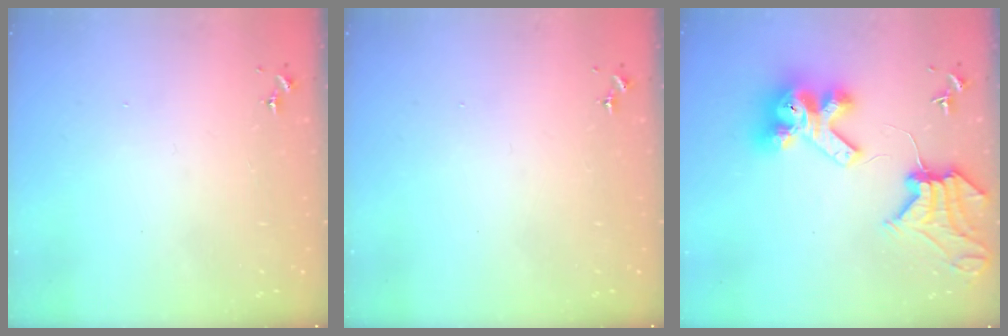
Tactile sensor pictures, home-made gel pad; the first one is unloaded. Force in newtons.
{"total": 0.0}
{"total": 15.7, "press": 15.6, "slide": 2.0}